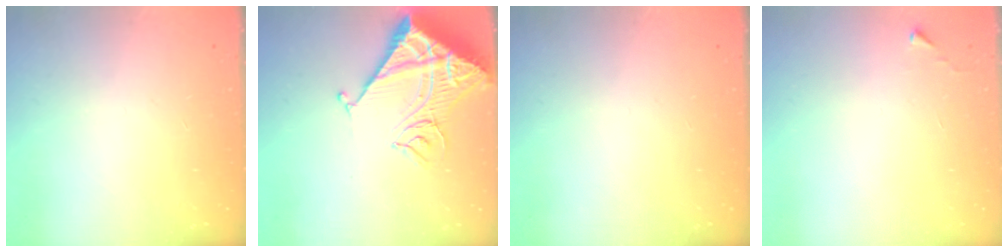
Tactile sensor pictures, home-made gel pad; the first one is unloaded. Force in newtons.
{"total": 14.7, "press": 14.6, "slide": 1.6}
{"total": 0.0}
{"total": 2.7, "press": 2.6, "slide": 0.4}